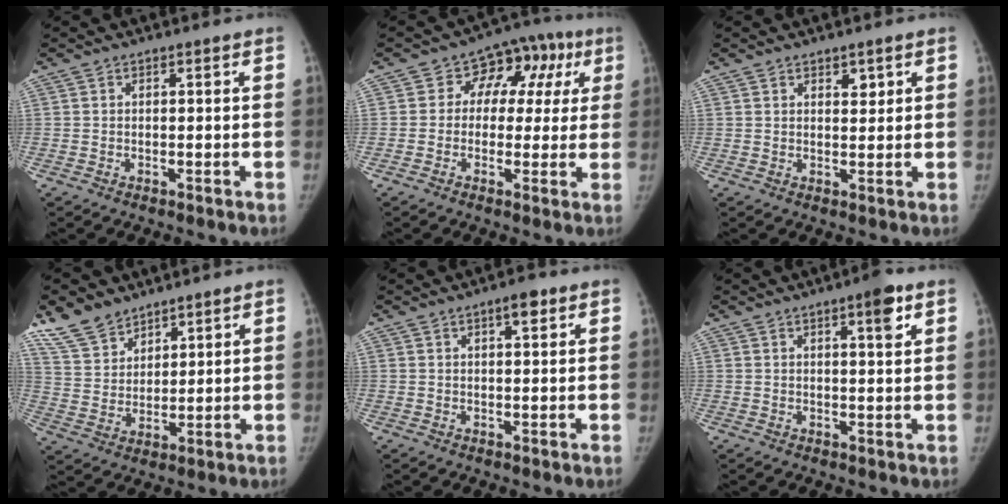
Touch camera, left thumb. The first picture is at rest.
{"total": 10.3, "force": [2.5, 8.1, 5.9], "torque": [-0.011, 0.025, 0.021]}
{"total": 1.8, "force": [1.2, 1.0, 0.8], "torque": [0.001, -0.010, 0.020]}
{"total": 8.9, "force": [7.1, 4.7, 2.4], "torque": [-0.029, -0.035, 0.151]}
{"total": 2.8, "force": [1.6, 0.9, 2.1], "torque": [-0.024, -0.006, 0.022]}
{"total": 4.9, "force": [2.6, 1.0, 4.1], "torque": [-0.053, -0.011, 0.034]}